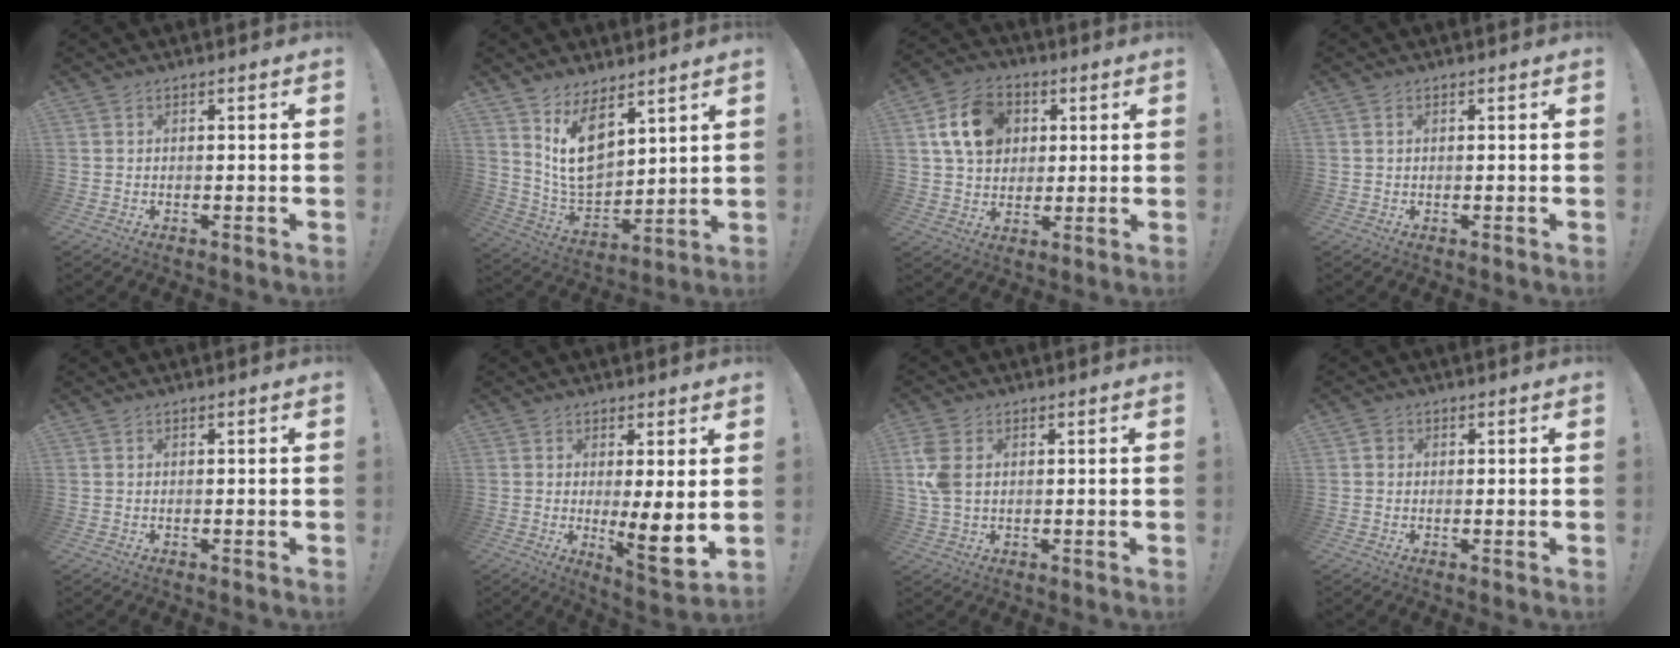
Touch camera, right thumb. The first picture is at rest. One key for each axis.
{"total": 12.9, "fx": 7.3, "fy": 7.8, "fz": 7.2, "tx": -0.130, "ty": -0.053, "tz": 0.143}
{"total": 14.8, "fx": 4.4, "fy": 11.5, "fz": 8.2, "tx": -0.130, "ty": -0.003, "tz": 0.090}
{"total": 0.6, "fx": 0.3, "fy": 0.3, "fz": 0.4, "tx": -0.008, "ty": 0.002, "tz": 0.006}
{"total": 0.0}
{"total": 9.3, "fx": 0.4, "fy": 1.2, "fz": 9.3, "tx": -0.108, "ty": -0.029, "tz": 0.006}
{"total": 6.4, "fx": 1.6, "fy": 4.2, "fz": 4.6, "tx": -0.107, "ty": -0.005, "tz": 0.028}
{"total": 1.4, "fx": 0.3, "fy": 1.2, "fz": 0.6, "tx": -0.003, "ty": 0.000, "tz": 0.003}